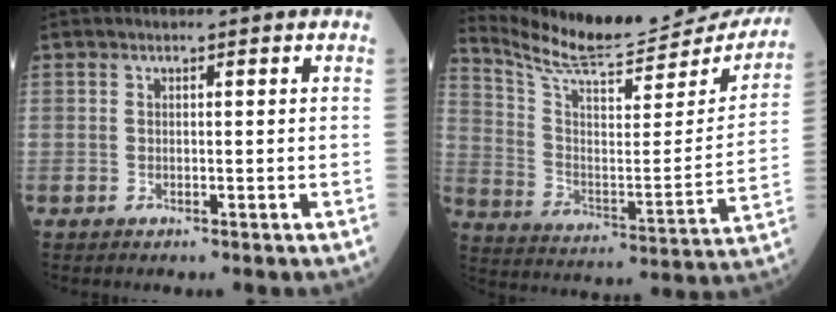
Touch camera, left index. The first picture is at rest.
{"total": 24.3, "force": [23.0, 3.7, 6.9], "torque": [-0.117, -0.085, 0.319]}